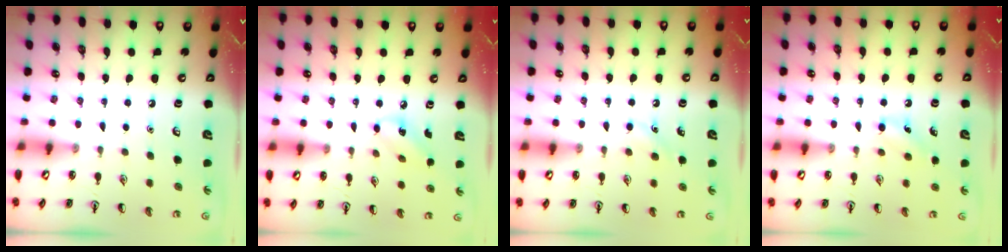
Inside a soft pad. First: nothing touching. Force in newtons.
{"total": 3.5, "press": 3.4, "slide": 1.1}
{"total": 4.3, "press": 4.1, "slide": 1.4}
{"total": 5.7, "press": 5.4, "slide": 1.8}